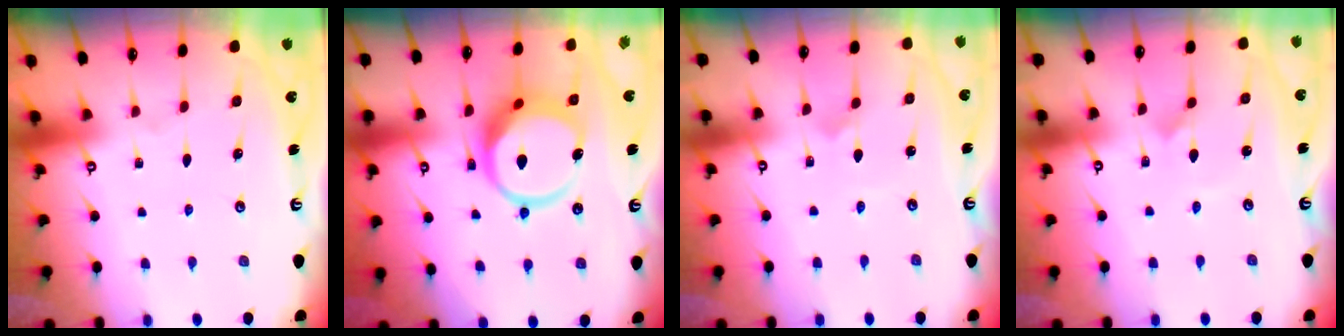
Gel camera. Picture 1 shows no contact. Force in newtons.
{"total": 12.0, "press": 12.0, "slide": 1.4}
{"total": 0.8, "press": 0.8, "slide": 0.0}
{"total": 2.8, "press": 2.7, "slide": 0.3}